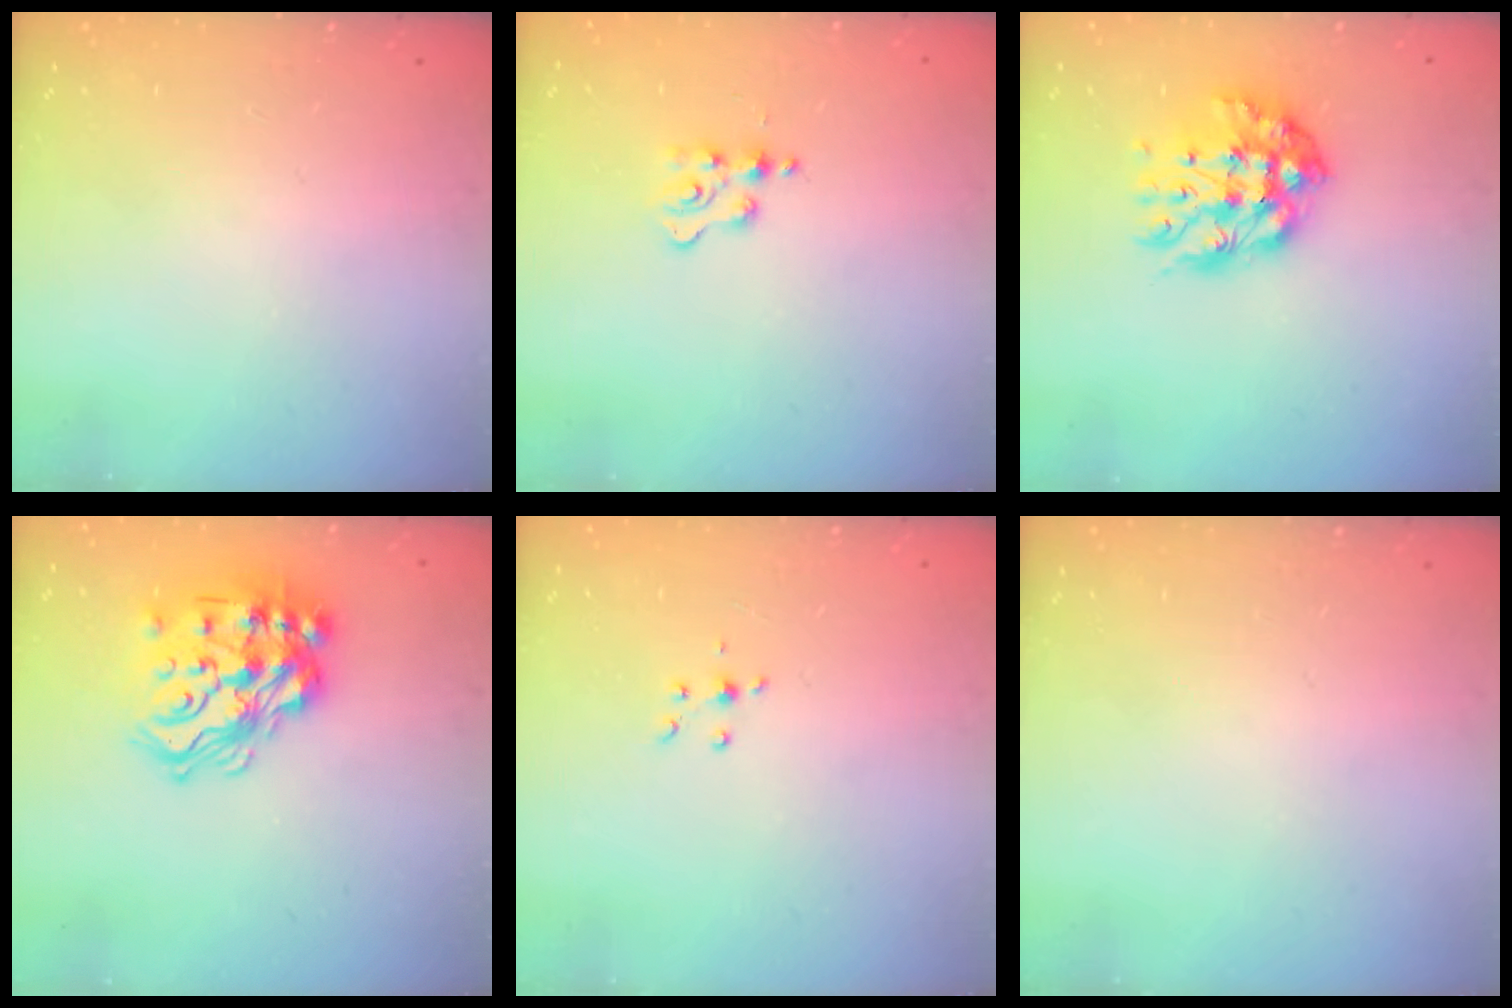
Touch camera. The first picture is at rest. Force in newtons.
{"total": 2.1, "press": 2.1, "slide": 0.4}
{"total": 12.5, "press": 12.5, "slide": 0.9}
{"total": 19.1, "press": 18.8, "slide": 3.5}
{"total": 3.7, "press": 3.6, "slide": 0.9}
{"total": 0.0}